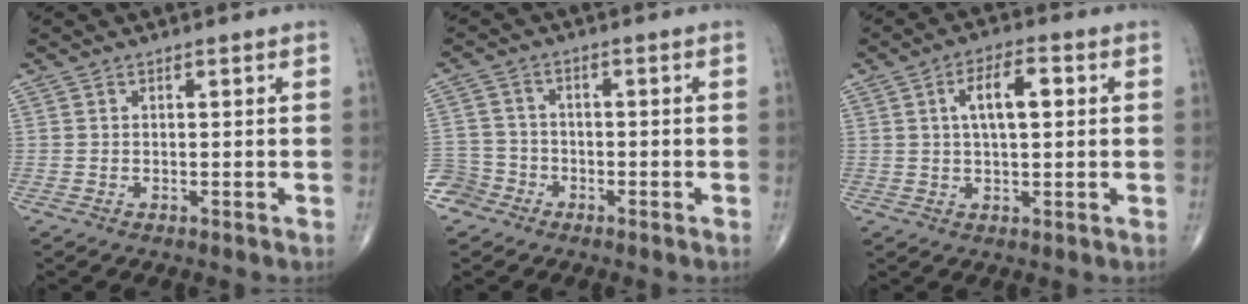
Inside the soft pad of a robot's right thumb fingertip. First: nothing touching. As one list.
[{"total": 5.0, "force": [-3.3, 3.8, -0.2], "torque": [0.028, 0.022, -0.071]}, {"total": 7.4, "force": [1.6, 3.1, 6.5], "torque": [-0.104, 0.011, 0.024]}]